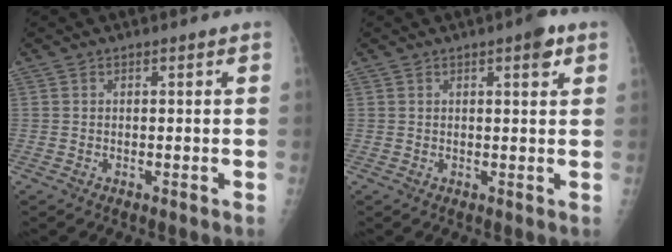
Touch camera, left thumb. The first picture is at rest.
{"total": 3.3, "force": [1.8, 1.0, 2.6], "torque": [-0.029, -0.005, 0.020]}